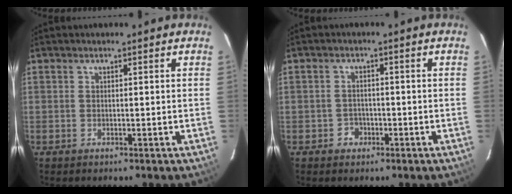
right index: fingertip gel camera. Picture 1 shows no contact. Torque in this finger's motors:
{"motor_torque": [0.19, -0.27, -0.04, -0.04]}